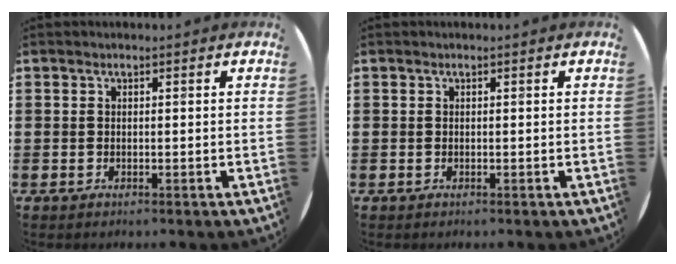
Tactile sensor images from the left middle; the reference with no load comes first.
{"total": 0.0}